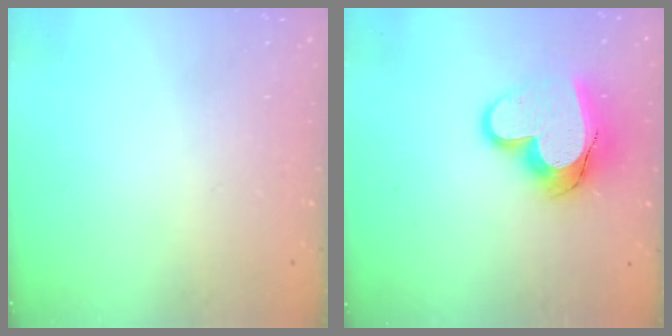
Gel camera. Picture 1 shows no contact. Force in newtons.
{"total": 16.2, "press": 16.2, "slide": 1.3}